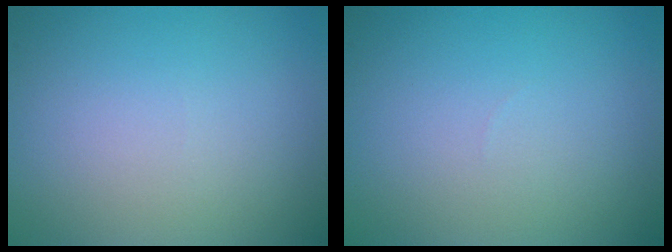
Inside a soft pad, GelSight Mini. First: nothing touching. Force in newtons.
{"total": 0.0}